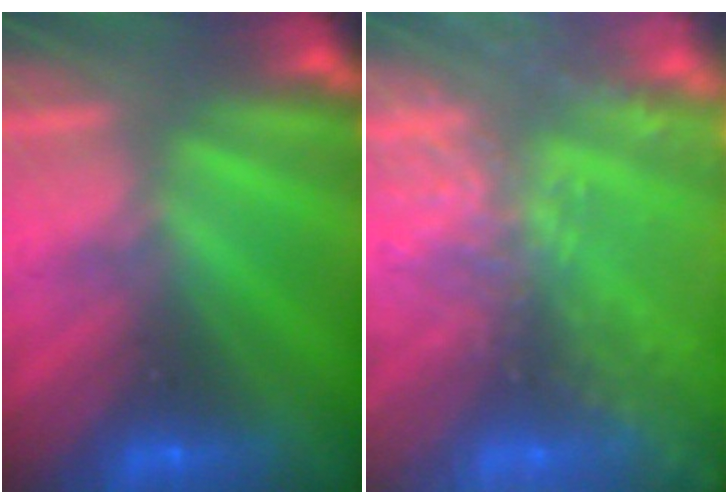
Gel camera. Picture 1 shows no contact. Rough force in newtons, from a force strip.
{"total": 6.3}